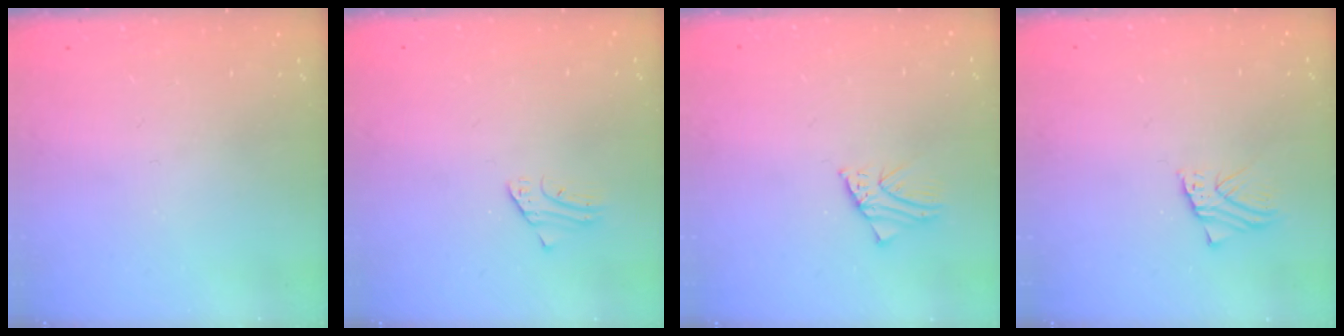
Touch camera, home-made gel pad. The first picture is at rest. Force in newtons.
{"total": 1.8, "press": 1.8, "slide": 0.2}
{"total": 1.5, "press": 1.5, "slide": 0.1}
{"total": 1.4, "press": 1.4, "slide": 0.1}